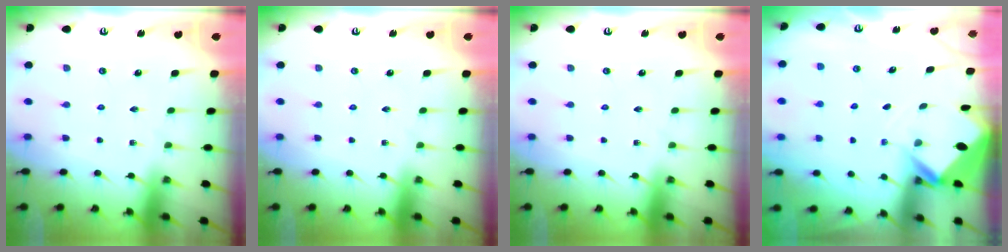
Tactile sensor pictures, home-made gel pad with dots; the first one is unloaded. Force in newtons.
{"total": 0.0}
{"total": 0.0}
{"total": 2.7, "press": 2.7, "slide": 0.1}